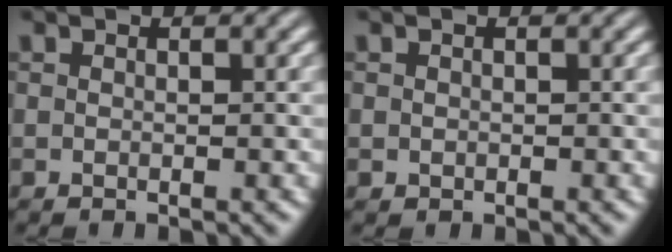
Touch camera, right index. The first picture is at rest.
{"total": 0.0}